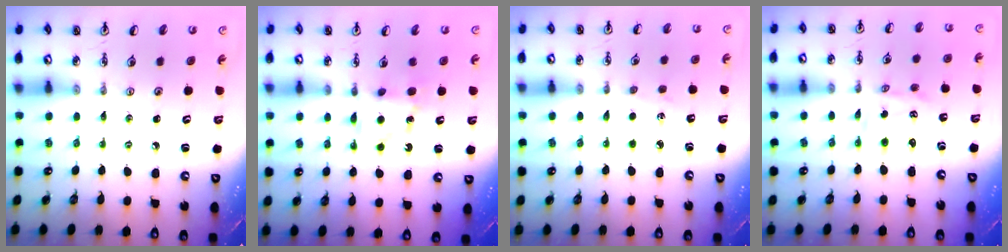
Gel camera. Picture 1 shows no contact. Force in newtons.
{"total": 6.3, "press": 6.3, "slide": 0.3}
{"total": 2.9, "press": 2.9, "slide": 0.4}
{"total": 1.1, "press": 1.1, "slide": 0.1}